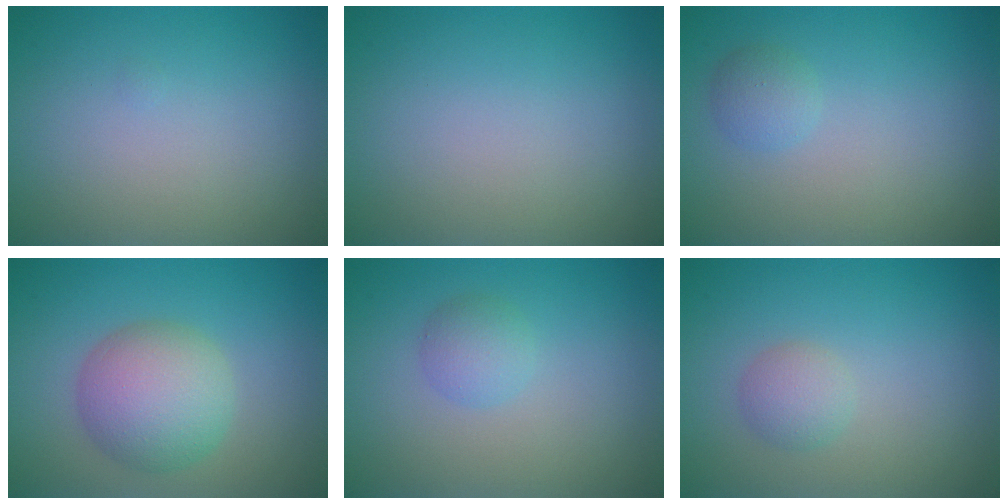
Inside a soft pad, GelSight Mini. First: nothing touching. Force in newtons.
{"total": 0.0}
{"total": 1.4, "press": 1.4, "slide": 0.1}
{"total": 5.8, "press": 5.8, "slide": 0.2}
{"total": 1.9, "press": 1.9, "slide": 0.1}
{"total": 1.8, "press": 1.8, "slide": 0.0}